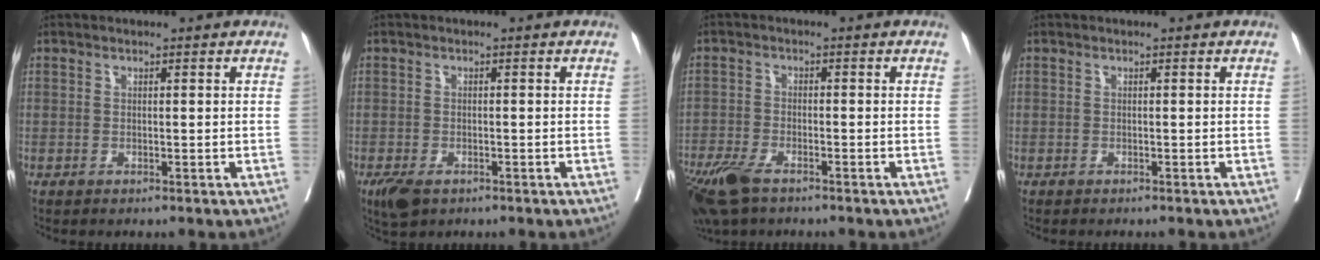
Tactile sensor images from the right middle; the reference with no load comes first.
{"total": 3.6, "force": [-2.2, 1.7, 2.3], "torque": [-0.047, -0.009, -0.034]}
{"total": 9.7, "force": [-6.9, 3.5, 5.8], "torque": [-0.120, -0.020, -0.122]}
{"total": 1.3, "force": [-1.2, 0.1, 0.5], "torque": [-0.006, 0.000, -0.016]}